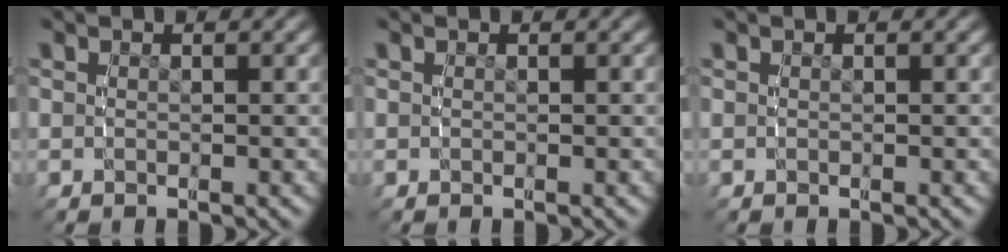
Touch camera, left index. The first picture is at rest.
{"total": 0.0}
{"total": 0.0}